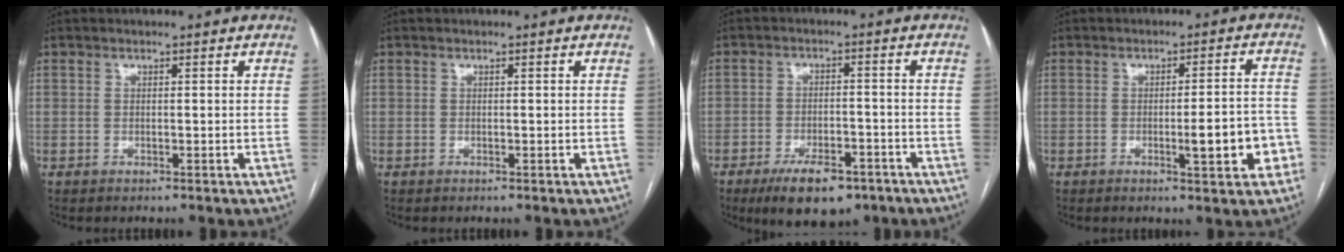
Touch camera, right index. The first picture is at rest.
{"total": 0.0}
{"total": 9.6, "force": [-6.5, 3.9, 5.9], "torque": [-0.094, -0.005, -0.100]}
{"total": 7.3, "force": [-2.5, 1.3, 6.7], "torque": [-0.083, 0.012, -0.027]}